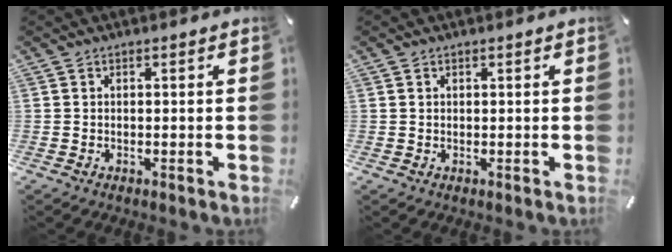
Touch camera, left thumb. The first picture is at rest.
{"total": 0.6, "force": [0.2, 0.4, 0.4], "torque": [-0.010, 0.002, 0.004]}